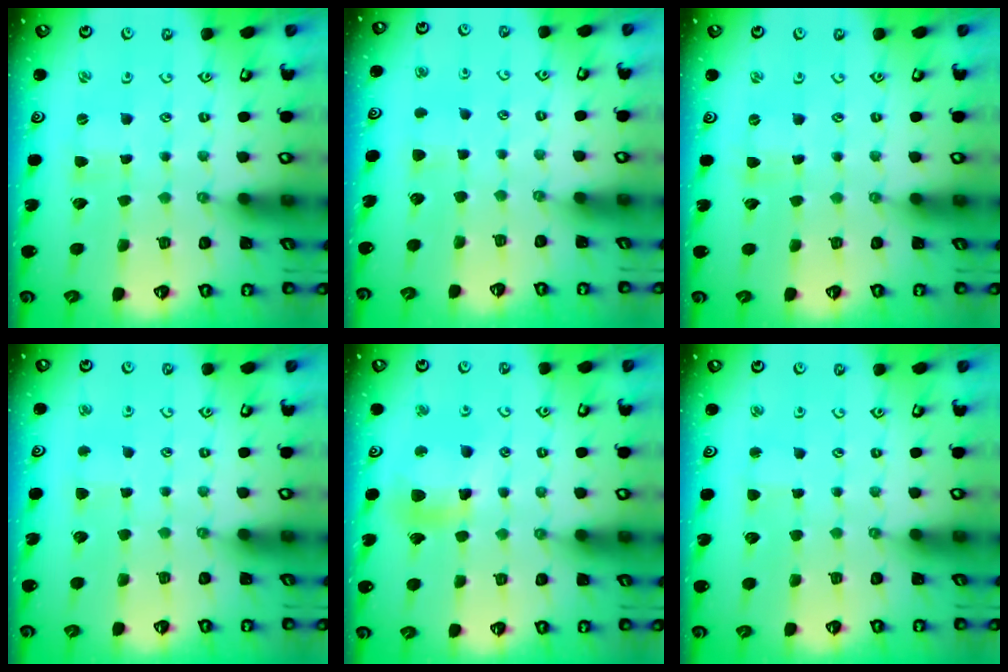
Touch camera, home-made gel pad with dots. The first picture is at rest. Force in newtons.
{"total": 4.0, "press": 3.9, "slide": 0.6}
{"total": 0.0}
{"total": 2.3, "press": 2.3, "slide": 0.4}
{"total": 11.9, "press": 11.8, "slide": 1.7}
{"total": 1.9, "press": 1.9, "slide": 0.2}